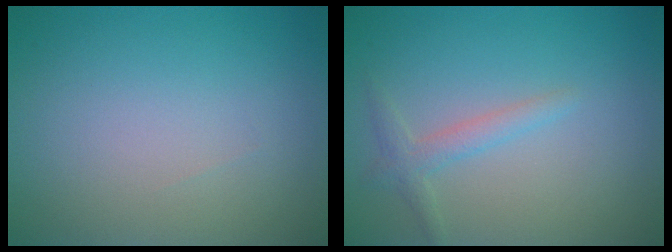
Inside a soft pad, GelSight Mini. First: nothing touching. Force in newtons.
{"total": 1.7, "press": 1.7, "slide": 0.1}